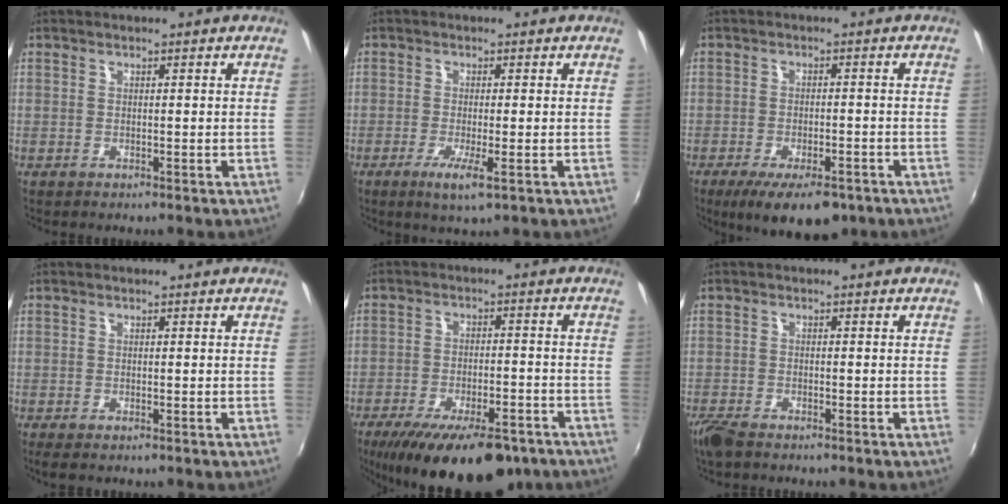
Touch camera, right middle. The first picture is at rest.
{"total": 4.1, "force": [-1.7, 0.0, 3.7], "torque": [-0.080, -0.012, -0.032]}
{"total": 11.1, "force": [-7.5, 3.9, 7.1], "torque": [-0.141, -0.028, -0.111]}
{"total": 1.3, "force": [-0.8, 0.4, 1.0], "torque": [-0.020, -0.004, -0.009]}
{"total": 19.3, "force": [-13.7, 6.9, 11.8], "torque": [-0.216, -0.037, -0.192]}
{"total": 3.9, "force": [-3.2, 1.1, 1.8], "torque": [-0.050, -0.014, -0.065]}